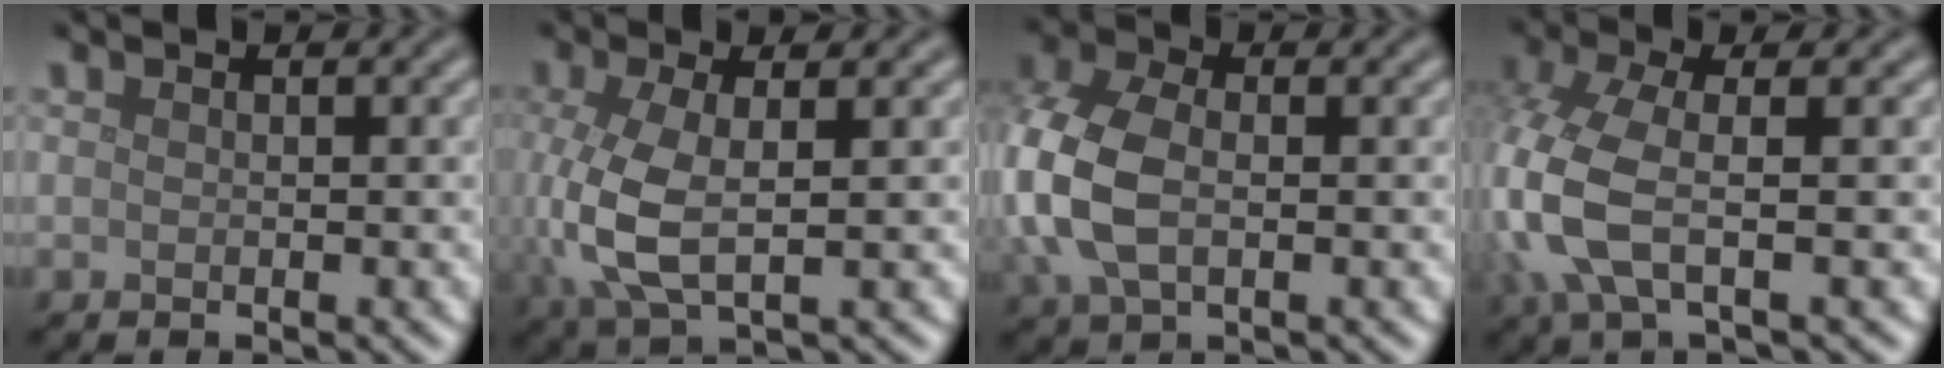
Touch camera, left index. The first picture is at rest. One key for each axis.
{"total": 5.6, "fx": -0.1, "fy": 2.4, "fz": 5.1, "tx": -0.129, "ty": -0.006, "tz": -0.001}
{"total": 7.5, "fx": -0.2, "fy": 4.9, "fz": 5.7, "tx": -0.162, "ty": 0.002, "tz": -0.010}
{"total": 5.7, "fx": -1.2, "fy": 2.2, "fz": 5.2, "tx": -0.143, "ty": -0.007, "tz": -0.027}